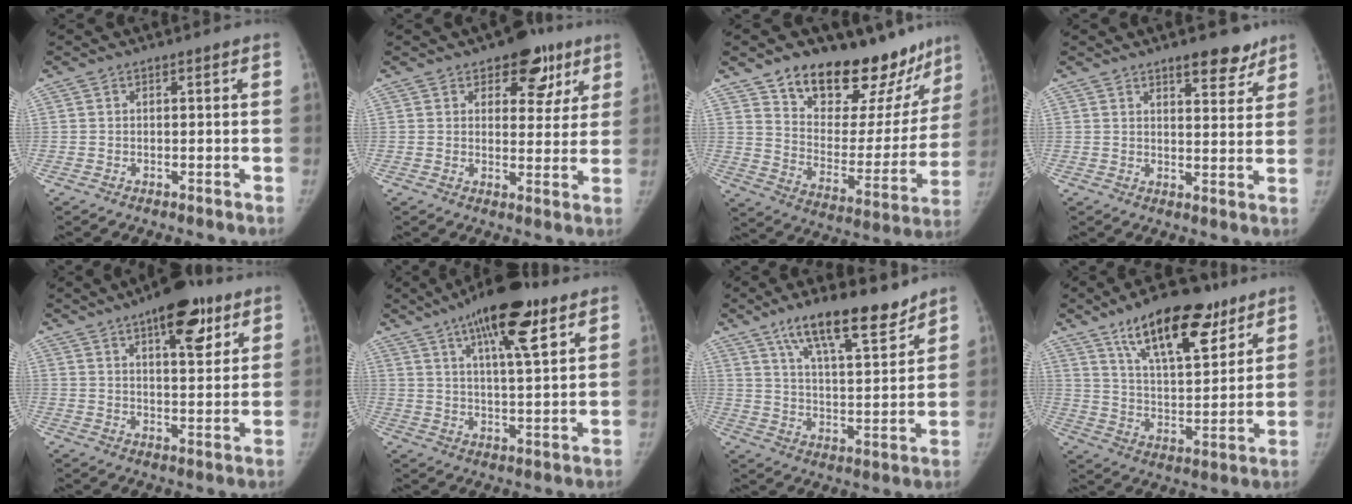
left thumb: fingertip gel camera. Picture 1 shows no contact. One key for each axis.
{"total": 9.9, "fx": 5.7, "fy": 5.8, "fz": 5.6, "tx": -0.023, "ty": -0.021, "tz": 0.073}
{"total": 25.2, "fx": 19.0, "fy": 11.4, "fz": 12.0, "tx": -0.122, "ty": -0.110, "tz": 0.283}
{"total": 7.0, "fx": 5.2, "fy": 2.7, "fz": 3.9, "tx": -0.024, "ty": -0.031, "tz": 0.071}
{"total": 12.8, "fx": 7.2, "fy": 4.9, "fz": 9.4, "tx": -0.101, "ty": -0.030, "tz": 0.100}
{"total": 15.5, "fx": 8.6, "fy": 4.2, "fz": 12.2, "tx": -0.178, "ty": -0.027, "tz": 0.135}
{"total": 15.4, "fx": 11.0, "fy": 4.3, "fz": 9.9, "tx": -0.133, "ty": -0.062, "tz": 0.188}
{"total": 19.3, "fx": 12.0, "fy": 7.5, "fz": 13.2, "tx": -0.175, "ty": -0.052, "tz": 0.204}